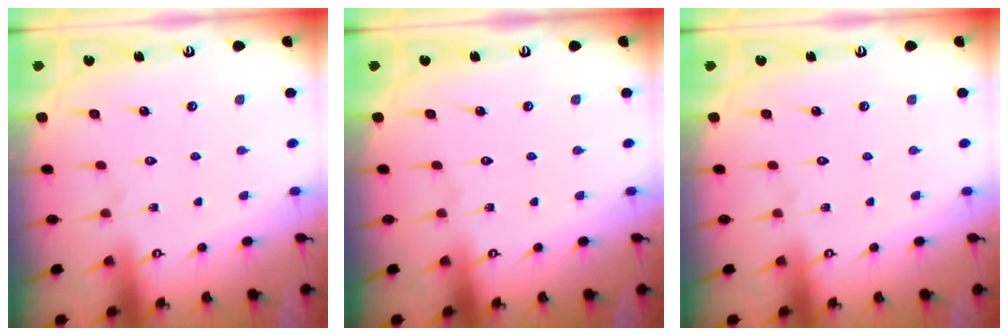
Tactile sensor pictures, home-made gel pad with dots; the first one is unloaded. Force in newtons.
{"total": 0.0}
{"total": 0.0}